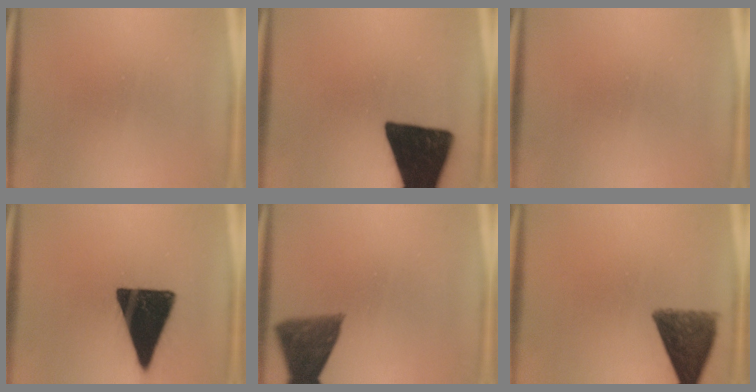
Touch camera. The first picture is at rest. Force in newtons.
{"total": 18.0}
{"total": 0.0}
{"total": 17.6}
{"total": 7.5}
{"total": 9.2}